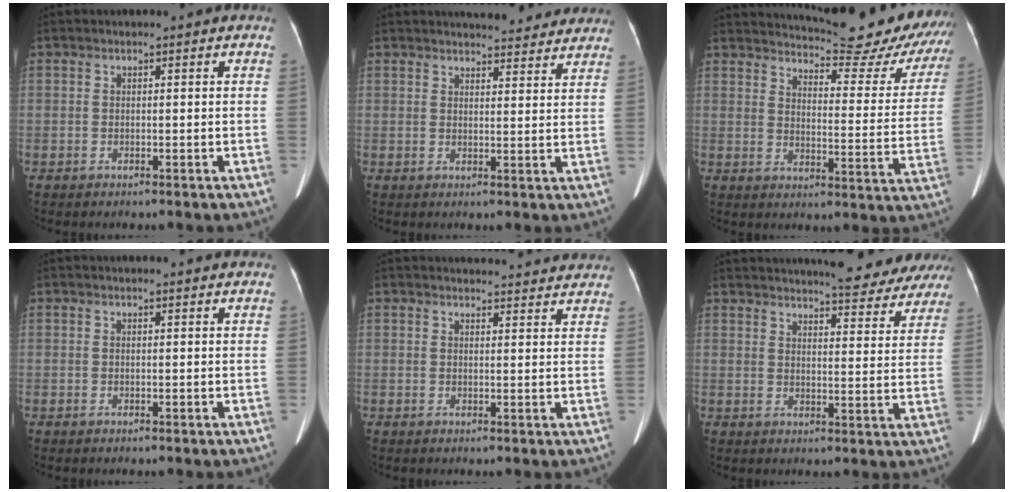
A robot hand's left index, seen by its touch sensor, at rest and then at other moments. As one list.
[{"total": 12.1, "force": [11.2, 2.7, 3.6], "torque": [-0.022, 0.002, 0.120]}, {"total": 24.0, "force": [22.4, 3.5, 7.9], "torque": [-0.103, -0.080, 0.259]}, {"total": 3.5, "force": [3.3, 0.4, 1.1], "torque": [-0.013, 0.015, 0.031]}, {"total": 13.9, "force": [13.4, 2.4, 2.8], "torque": [-0.009, 0.002, 0.135]}, {"total": 20.3, "force": [18.7, 3.6, 7.1], "torque": [-0.081, -0.037, 0.210]}]